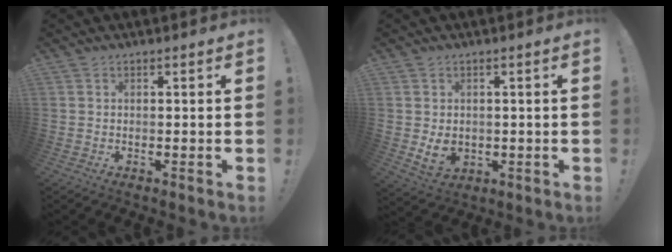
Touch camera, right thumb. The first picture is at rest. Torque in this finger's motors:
{"motor_torque": [0.95, 0.82, -0.01, -0.94, 0.00]}